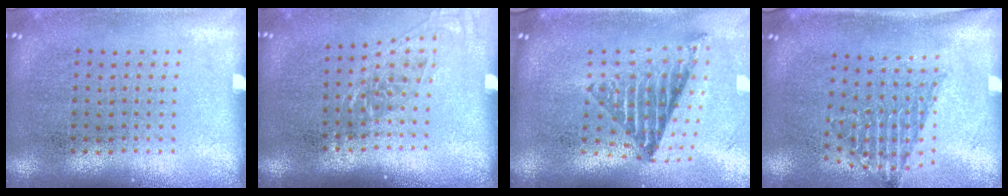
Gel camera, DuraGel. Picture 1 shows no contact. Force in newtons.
{"total": 1.3, "press": 1.0, "slide": 0.8}
{"total": 1.7, "press": 1.4, "slide": 1.0}
{"total": 1.3, "press": 1.0, "slide": 0.9}